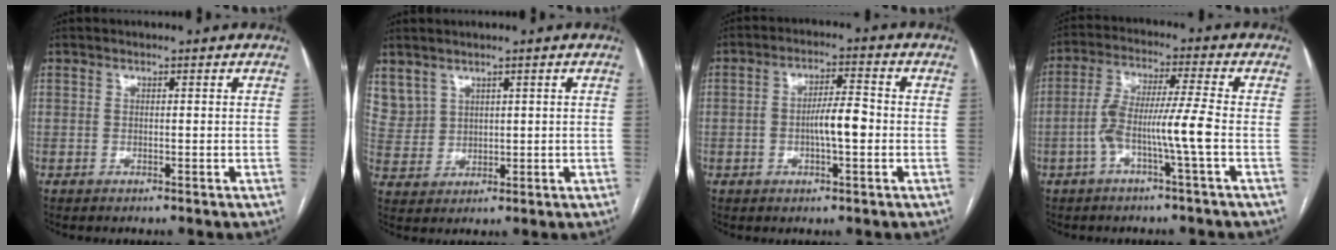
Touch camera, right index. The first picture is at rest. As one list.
[{"total": 5.4, "force": [3.7, 3.8, 0.9], "torque": [-0.025, 0.011, 0.090]}, {"total": 6.0, "force": [-1.0, 1.6, 5.7], "torque": [-0.105, 0.012, -0.016]}, {"total": 8.3, "force": [-2.6, -0.7, 7.8], "torque": [-0.156, 0.018, -0.049]}]